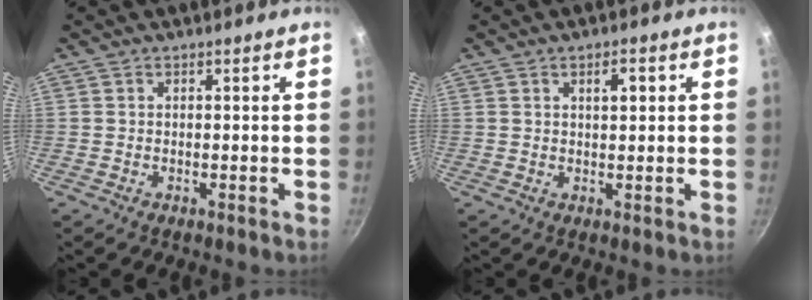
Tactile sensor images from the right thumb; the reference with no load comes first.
{"total": 3.1, "force": [1.1, 1.3, 2.6], "torque": [-0.030, 0.002, 0.018]}